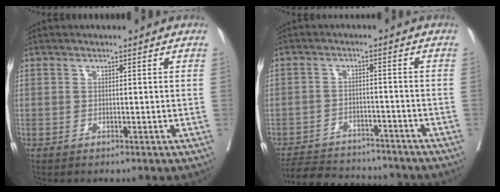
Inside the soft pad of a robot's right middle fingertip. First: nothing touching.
{"total": 11.3, "force": [-10.2, 4.2, 2.2], "torque": [-0.035, 0.007, -0.147]}